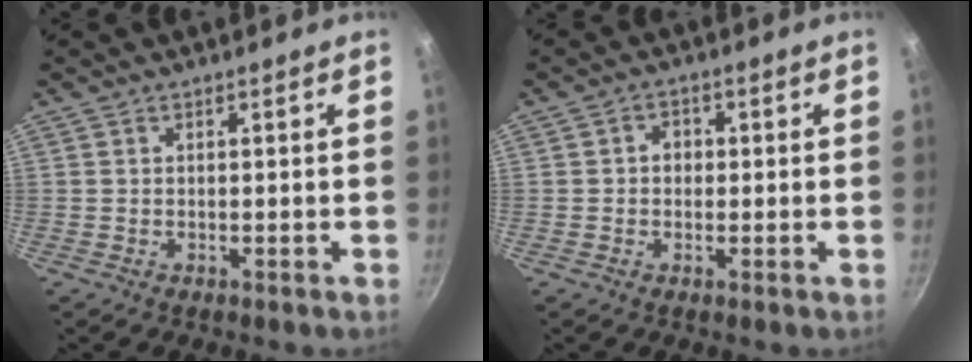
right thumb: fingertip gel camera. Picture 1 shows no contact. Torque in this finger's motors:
{"motor_torque": [-0.61, 0.01, -0.18, -0.27, -0.01]}